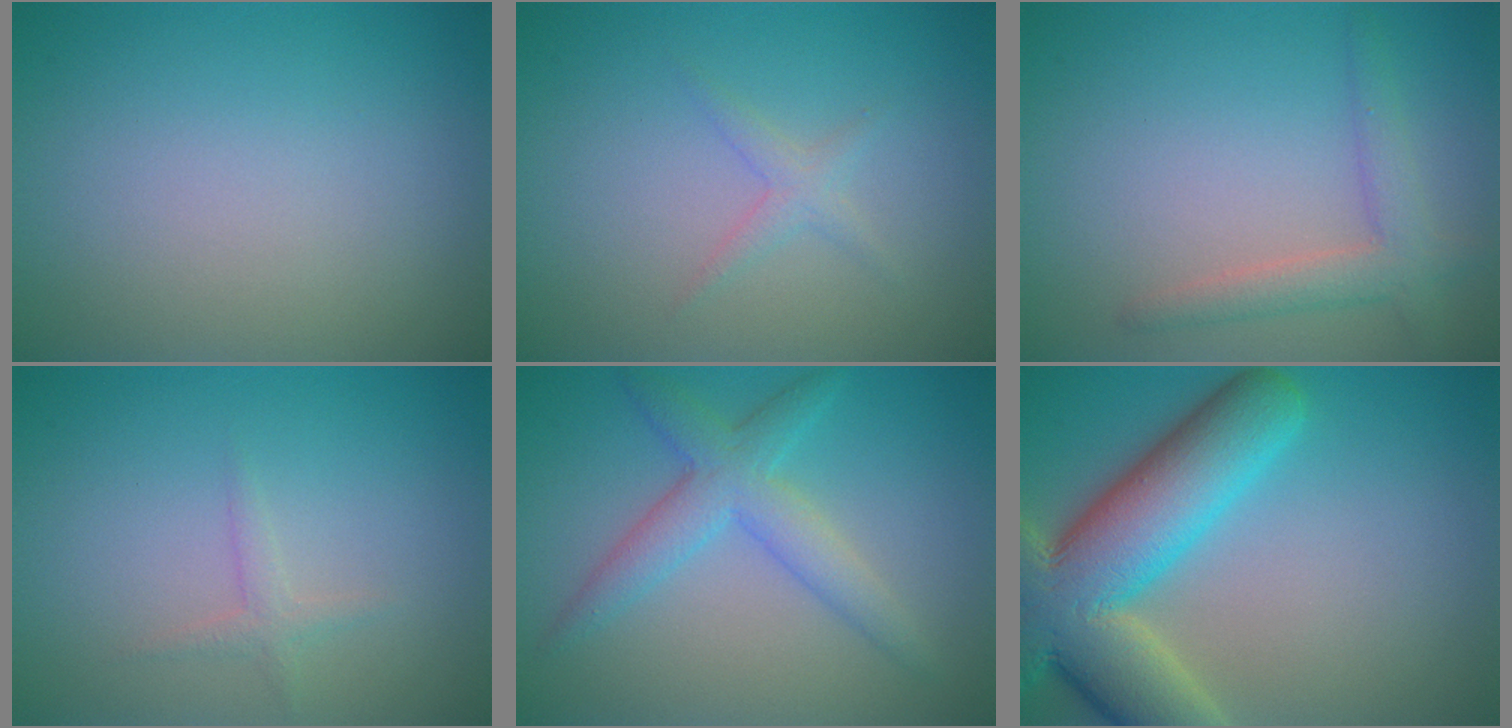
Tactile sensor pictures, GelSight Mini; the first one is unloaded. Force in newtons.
{"total": 1.3, "press": 1.3, "slide": 0.1}
{"total": 2.7, "press": 2.7, "slide": 0.2}
{"total": 1.1, "press": 1.1, "slide": 0.1}
{"total": 4.0, "press": 4.0, "slide": 0.1}
{"total": 12.0, "press": 12.0, "slide": 0.9}